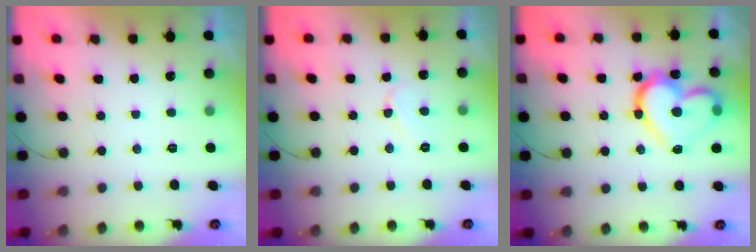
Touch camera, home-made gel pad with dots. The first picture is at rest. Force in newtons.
{"total": 4.7, "press": 4.6, "slide": 0.5}
{"total": 17.8, "press": 17.7, "slide": 1.9}